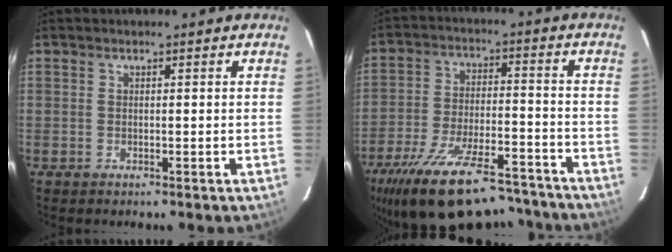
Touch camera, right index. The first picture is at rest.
{"total": 24.4, "force": [-19.9, 7.9, 11.8], "torque": [-0.231, -0.021, -0.292]}